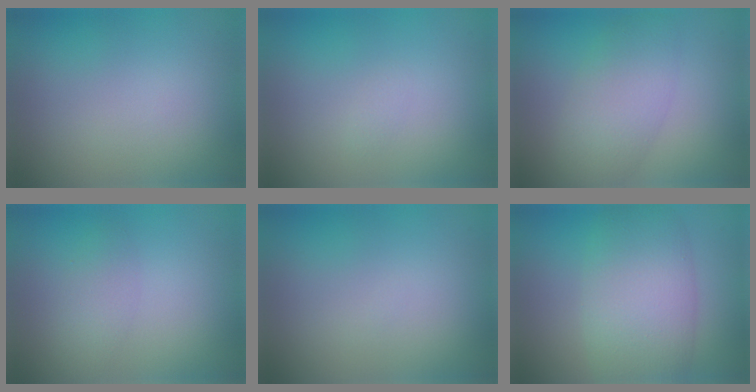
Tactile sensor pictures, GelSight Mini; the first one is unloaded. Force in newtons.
{"total": 0.5, "press": 0.5, "slide": 0.1}
{"total": 5.0, "press": 5.0, "slide": 0.2}
{"total": 1.8, "press": 1.8, "slide": 0.1}
{"total": 0.0}
{"total": 8.6, "press": 8.6, "slide": 0.3}